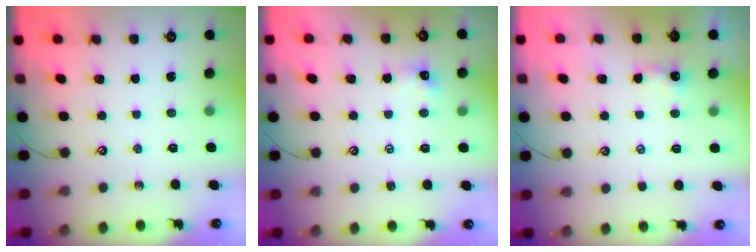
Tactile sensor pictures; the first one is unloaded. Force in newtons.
{"total": 2.5, "press": 2.4, "slide": 0.7}
{"total": 3.6, "press": 3.6, "slide": 0.1}